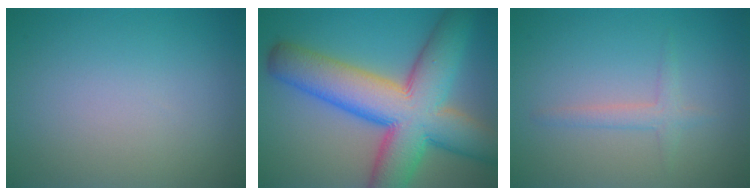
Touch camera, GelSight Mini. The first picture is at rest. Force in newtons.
{"total": 13.2, "press": 13.2, "slide": 0.5}
{"total": 1.6, "press": 1.6, "slide": 0.1}